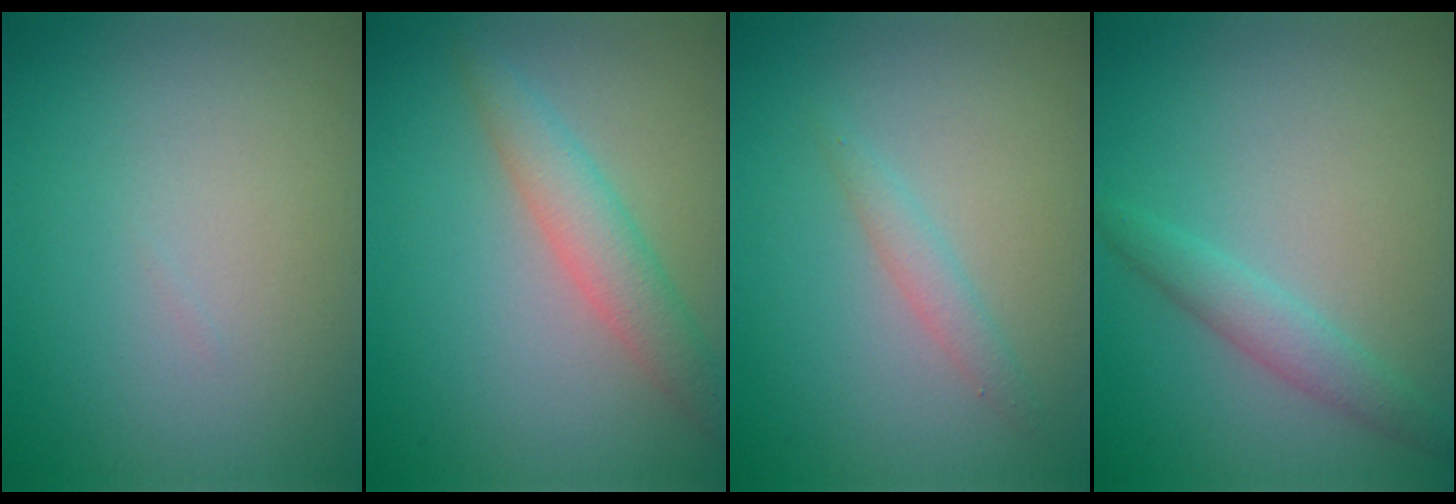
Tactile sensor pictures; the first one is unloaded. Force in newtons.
{"total": 2.4, "press": 2.4, "slide": 0.2}
{"total": 1.4, "press": 1.4, "slide": 0.1}
{"total": 2.2, "press": 2.2, "slide": 0.1}